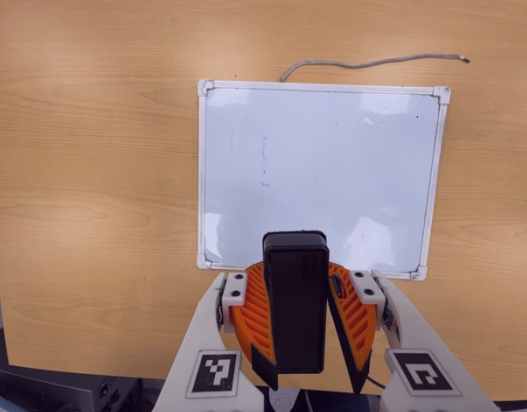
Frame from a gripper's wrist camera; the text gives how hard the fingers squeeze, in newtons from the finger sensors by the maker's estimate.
{"total": 11.2, "left": 10.4, "right": 12.0}